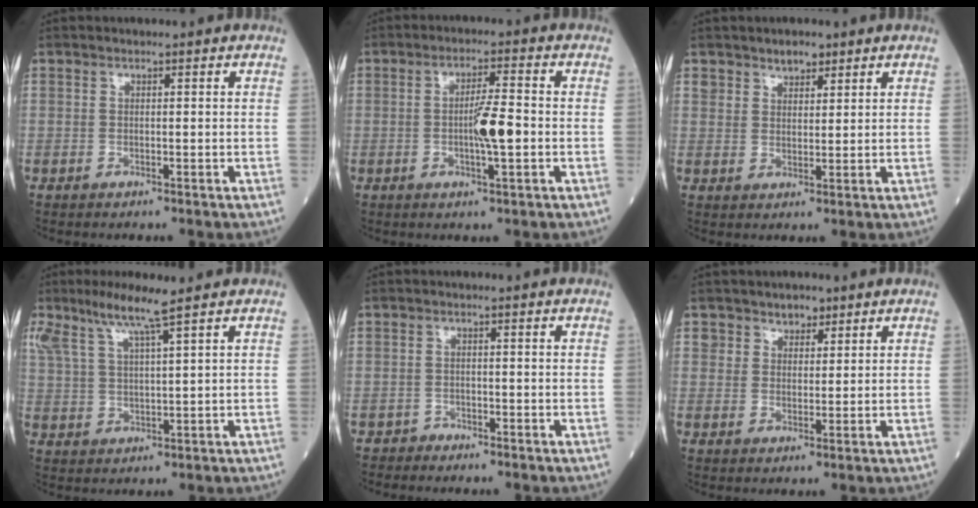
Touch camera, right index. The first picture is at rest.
{"total": 5.8, "force": [-0.8, 0.5, 5.7], "torque": [-0.099, 0.003, -0.015]}
{"total": 3.4, "force": [2.6, 1.9, 1.2], "torque": [-0.019, 0.003, 0.046]}
{"total": 7.9, "force": [5.7, -0.4, 5.4], "torque": [-0.113, 0.008, 0.110]}
{"total": 1.1, "force": [-1.0, 0.3, -0.4], "torque": [0.008, -0.001, -0.021]}
{"total": 3.3, "force": [2.3, 2.3, 0.7], "torque": [-0.003, -0.003, 0.037]}